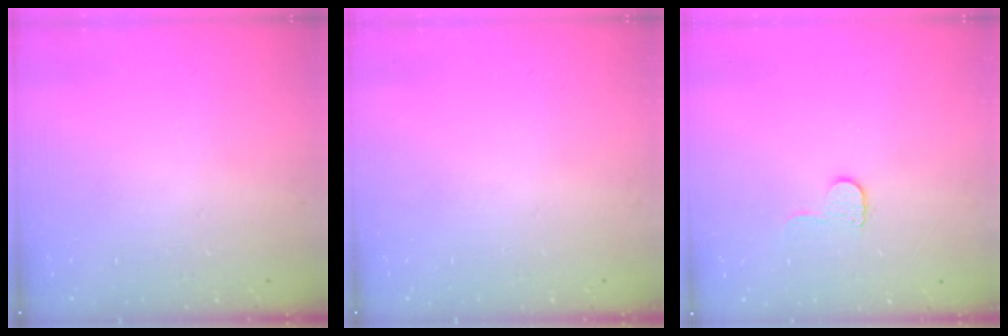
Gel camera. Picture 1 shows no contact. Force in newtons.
{"total": 0.0}
{"total": 5.4, "press": 5.4, "slide": 0.5}